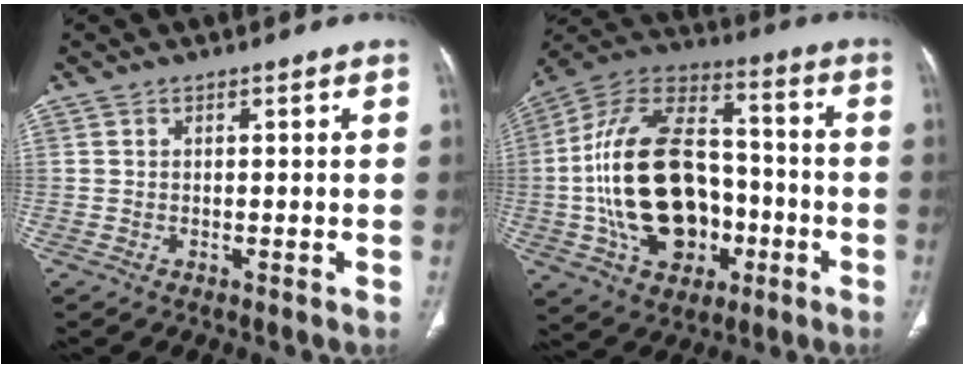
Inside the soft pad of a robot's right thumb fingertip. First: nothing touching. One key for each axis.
{"total": 24.9, "fx": -4.4, "fy": 16.5, "fz": 18.2, "tx": -0.313, "ty": 0.036, "tz": -0.067}